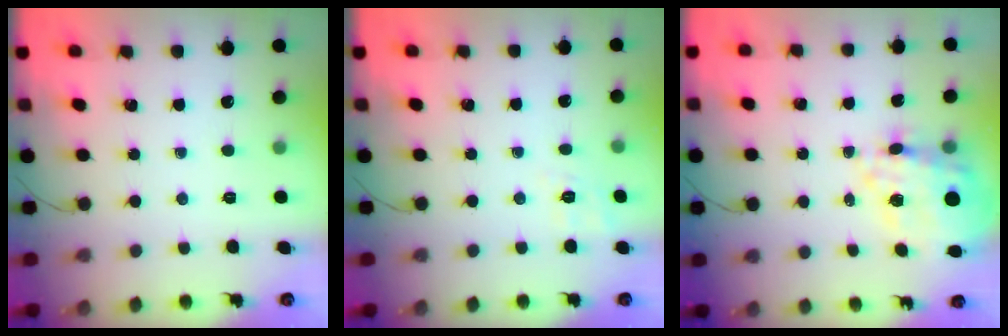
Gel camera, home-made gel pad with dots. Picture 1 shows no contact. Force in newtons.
{"total": 2.0, "press": 0.1, "slide": 2.0}
{"total": 18.8, "press": 18.4, "slide": 3.9}